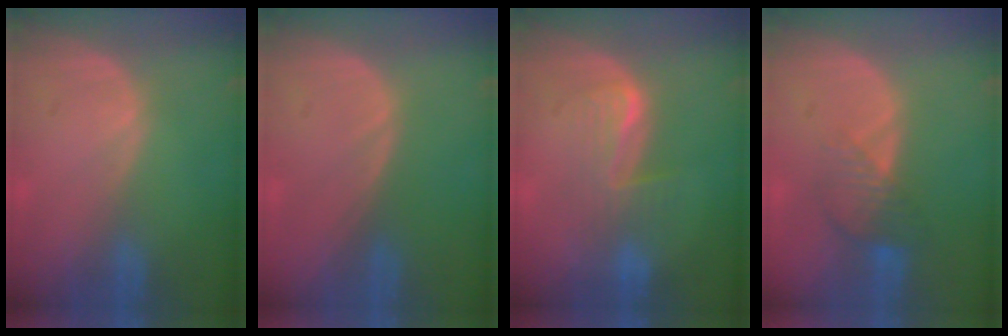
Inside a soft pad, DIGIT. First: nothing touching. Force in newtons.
{"total": 0.0}
{"total": 4.5, "press": 4.5, "slide": 0.5}
{"total": 4.5, "press": 3.8, "slide": 2.3}